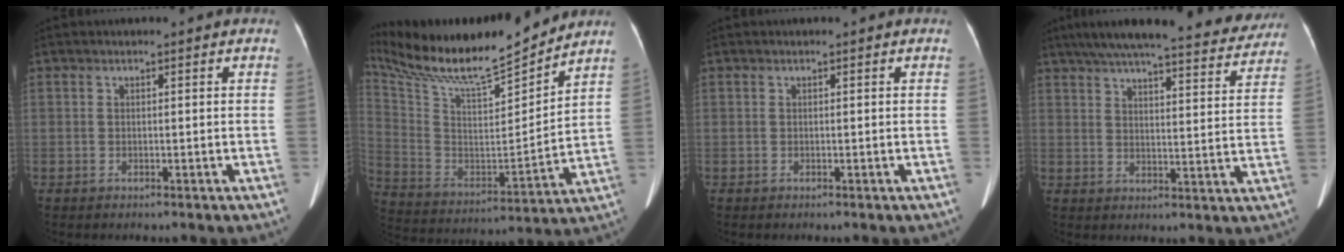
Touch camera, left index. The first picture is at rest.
{"total": 21.7, "force": [19.1, 1.8, 10.0], "torque": [-0.196, -0.004, 0.329]}
{"total": 0.0}
{"total": 24.5, "force": [21.4, 3.9, 11.1], "torque": [-0.169, 0.000, 0.268]}